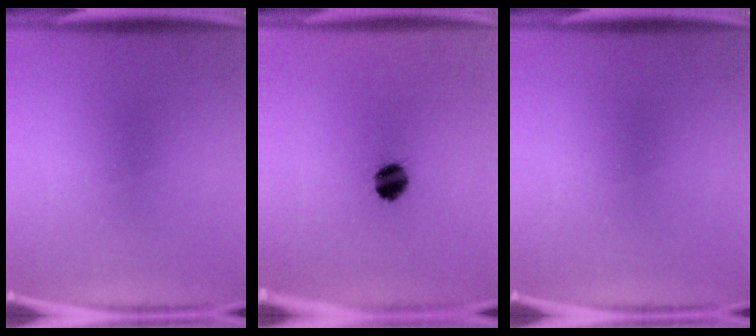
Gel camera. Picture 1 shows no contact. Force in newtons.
{"total": 7.0}
{"total": 0.0}